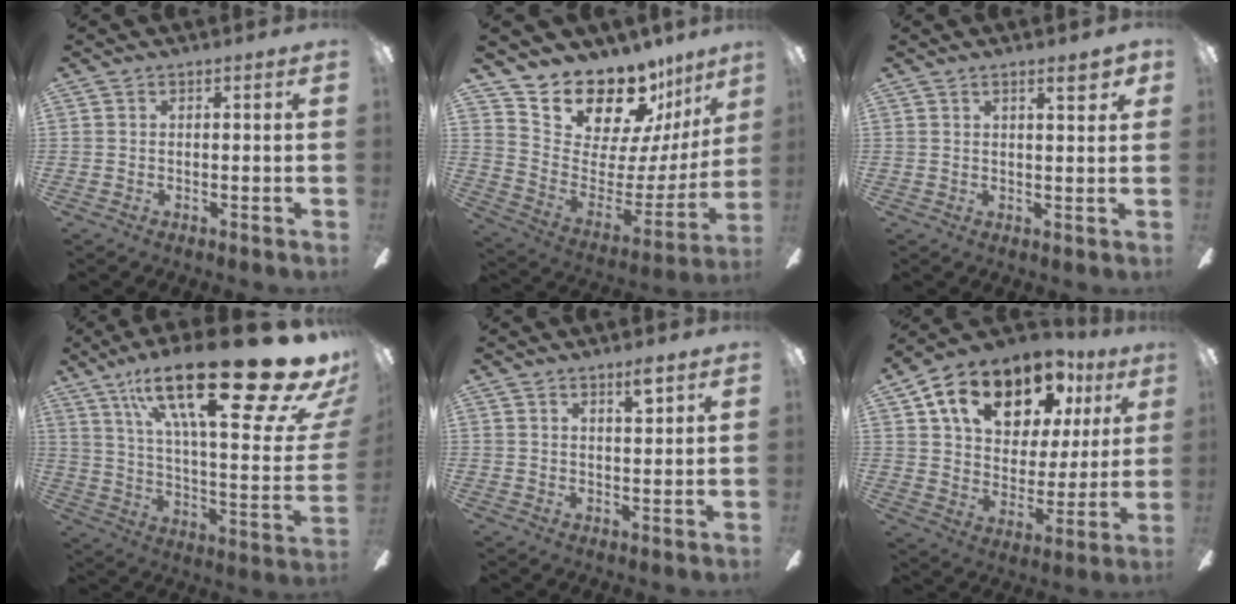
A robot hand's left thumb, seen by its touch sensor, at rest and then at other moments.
{"total": 18.8, "force": [16.8, 7.1, 4.9], "torque": [-0.092, -0.150, 0.305]}
{"total": 4.4, "force": [2.6, 1.0, 3.4], "torque": [-0.040, -0.008, 0.036]}
{"total": 32.9, "force": [19.7, 7.8, 25.2], "torque": [-0.407, -0.127, 0.314]}
{"total": 3.9, "force": [2.8, 0.6, 2.6], "torque": [-0.041, -0.009, 0.044]}
{"total": 18.7, "force": [11.3, 11.1, 10.0], "torque": [-0.172, -0.052, 0.201]}